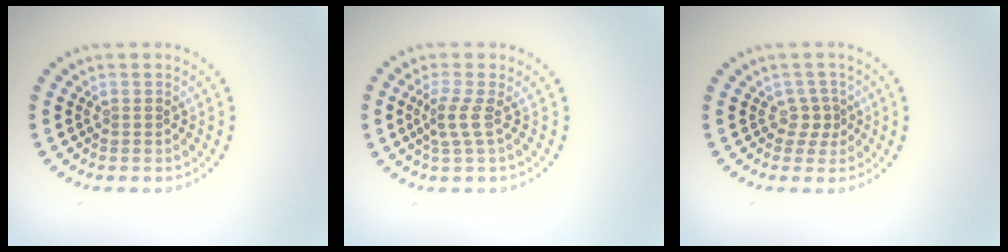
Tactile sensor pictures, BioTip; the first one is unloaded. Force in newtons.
{"total": 2.0, "press": 1.4, "slide": 1.4}
{"total": 1.5, "press": 1.0, "slide": 1.2}